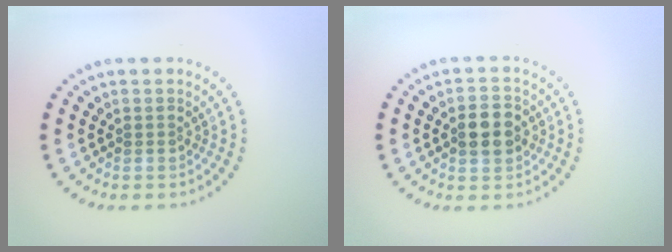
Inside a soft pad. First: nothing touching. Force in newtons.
{"total": 3.6, "press": 3.6, "slide": 0.1}